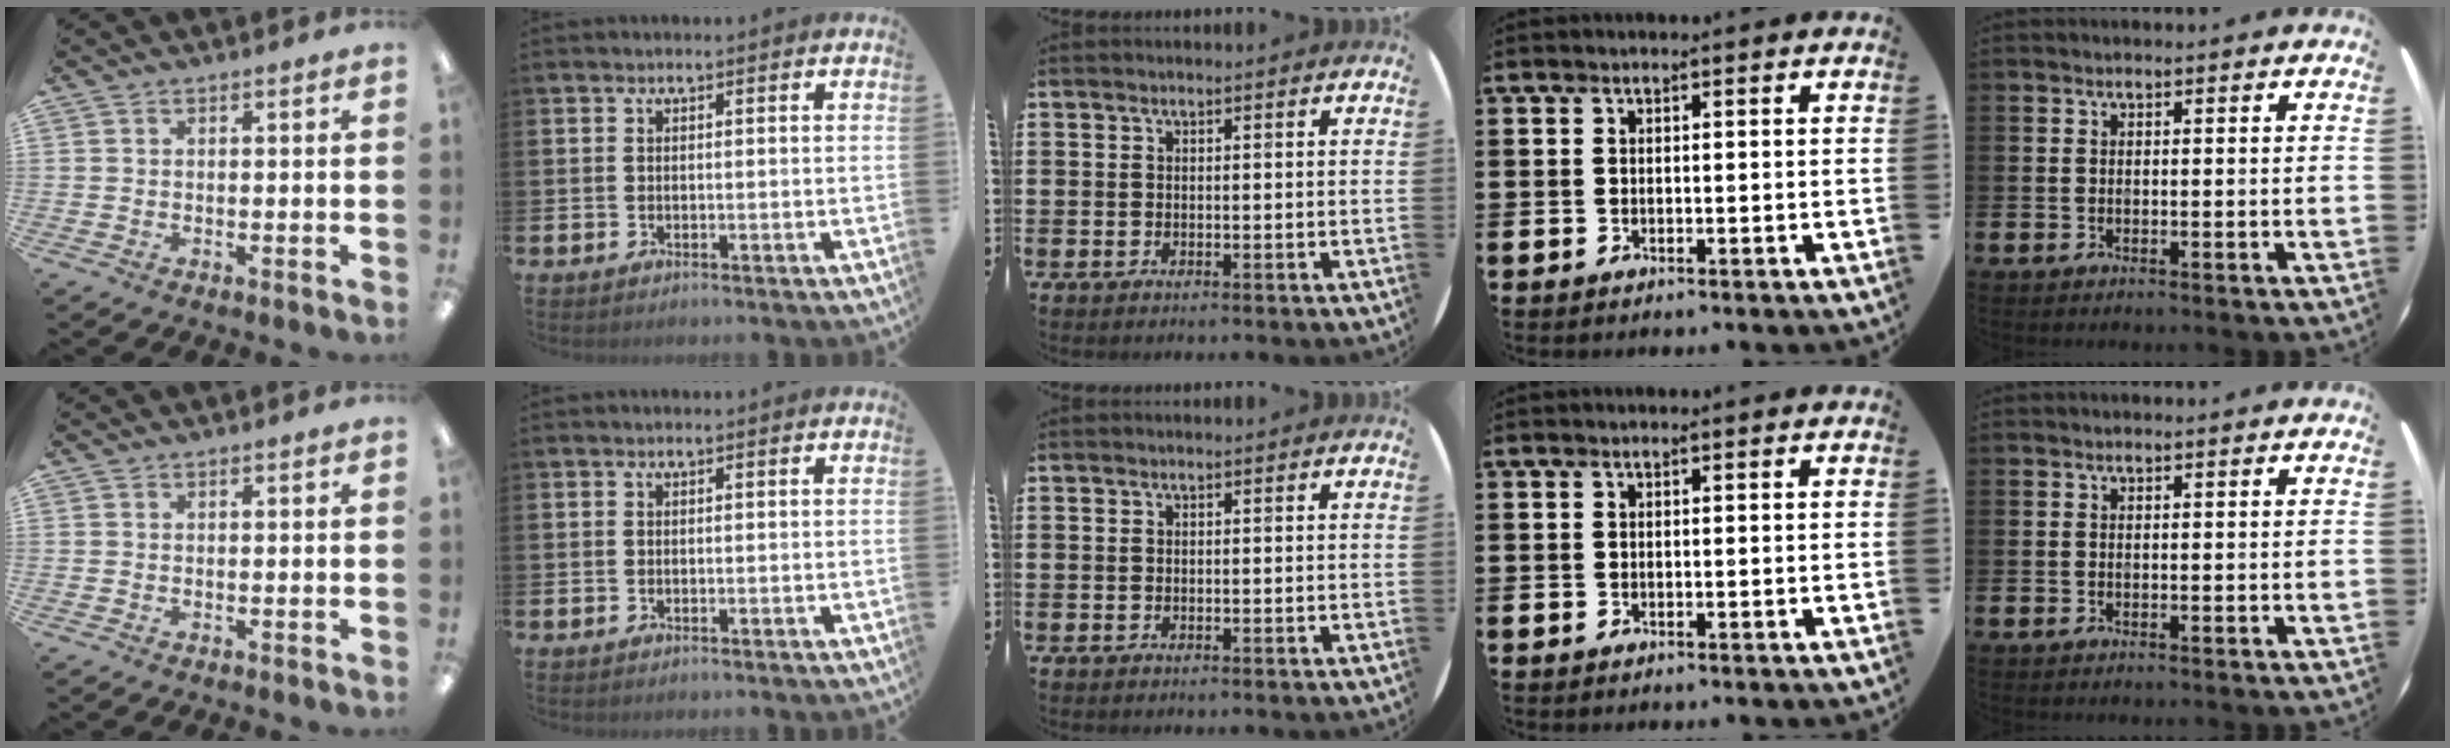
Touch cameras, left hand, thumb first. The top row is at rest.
{}